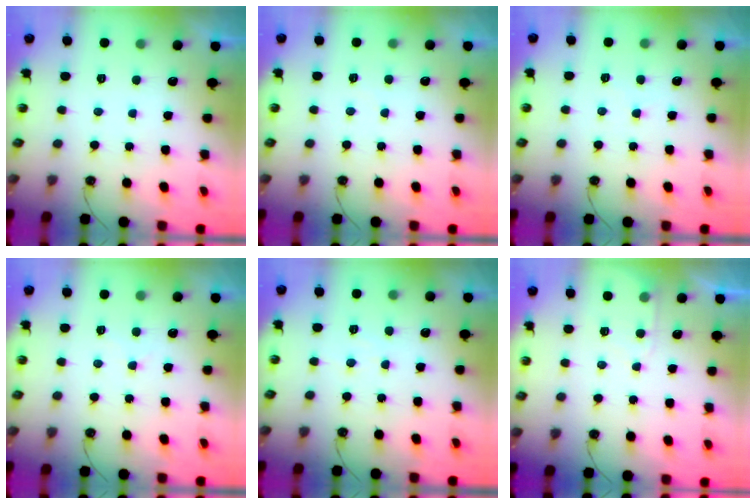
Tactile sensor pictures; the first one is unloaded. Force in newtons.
{"total": 2.8, "press": 2.8, "slide": 0.4}
{"total": 4.0, "press": 3.9, "slide": 0.5}
{"total": 6.7, "press": 6.7, "slide": 0.8}
{"total": 4.6, "press": 4.6, "slide": 0.7}
{"total": 4.8, "press": 4.8, "slide": 0.6}